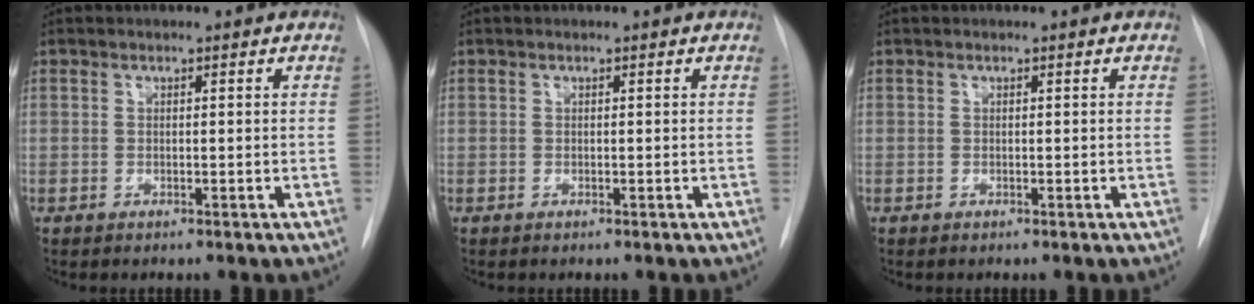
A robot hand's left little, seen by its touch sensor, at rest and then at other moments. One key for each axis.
{"total": 0.0}
{"total": 0.0}